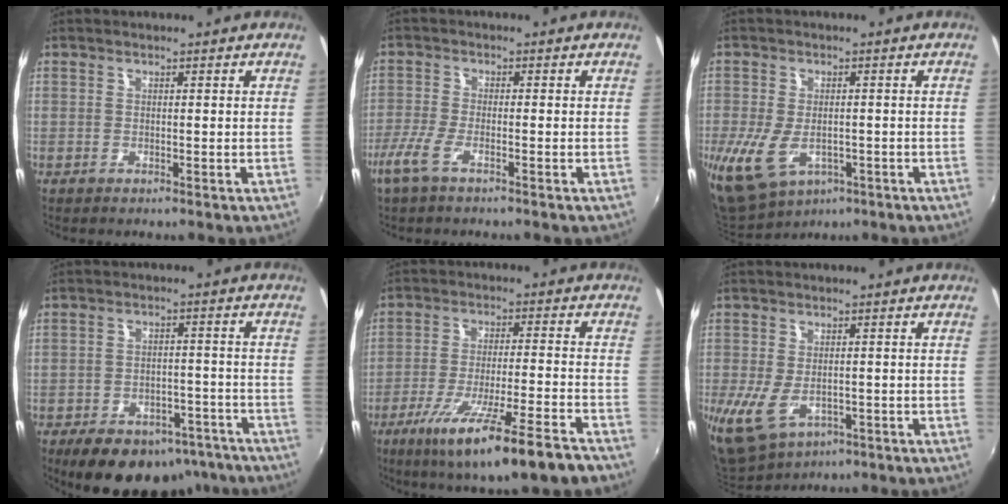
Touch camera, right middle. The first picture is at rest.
{"total": 5.2, "force": [-3.2, 1.1, 3.9], "torque": [-0.095, -0.012, -0.063]}
{"total": 10.3, "force": [-3.2, 6.7, 7.1], "torque": [-0.153, -0.028, -0.045]}
{"total": 16.8, "force": [-12.4, 8.8, 7.2], "torque": [-0.140, 0.009, -0.146]}
{"total": 16.6, "force": [-11.1, 1.2, 12.2], "torque": [-0.221, -0.058, -0.177]}
{"total": 7.9, "force": [-2.4, 5.1, 5.6], "torque": [-0.113, -0.023, -0.032]}